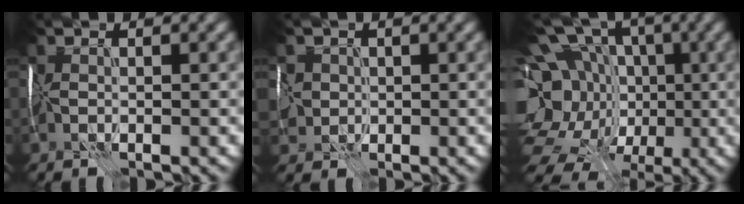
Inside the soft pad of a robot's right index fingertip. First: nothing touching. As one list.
[{"total": 3.4, "force": [-0.3, 3.3, 0.6], "torque": [0.003, 0.002, -0.019]}, {"total": 16.5, "force": [-1.8, 13.8, 8.9], "torque": [-0.169, 0.010, -0.036]}]